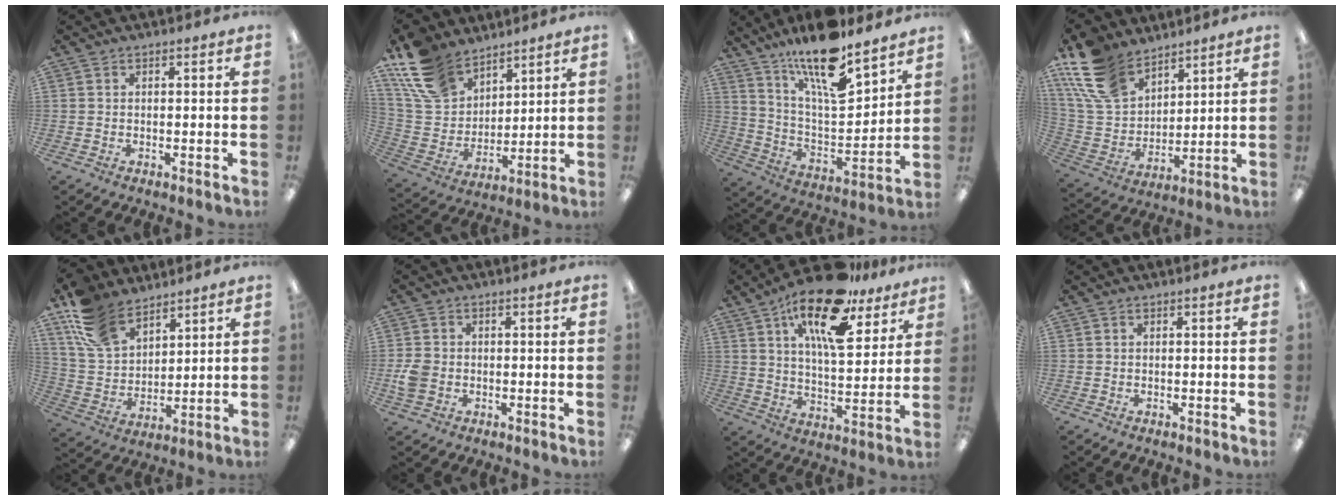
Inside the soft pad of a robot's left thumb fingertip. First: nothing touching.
{"total": 16.8, "force": [12.1, 9.9, 6.1], "torque": [-0.154, -0.055, 0.238]}
{"total": 17.9, "force": [14.0, 4.8, 10.1], "torque": [-0.185, -0.093, 0.239]}
{"total": 16.7, "force": [11.4, 9.8, 7.1], "torque": [-0.180, -0.048, 0.224]}
{"total": 14.7, "force": [10.5, 8.4, 5.9], "torque": [-0.138, -0.040, 0.207]}
{"total": 4.8, "force": [-0.9, 4.0, 2.6], "torque": [-0.041, 0.005, -0.014]}
{"total": 19.9, "force": [12.8, 7.7, 13.1], "torque": [-0.216, -0.065, 0.212]}
{"total": 0.0}